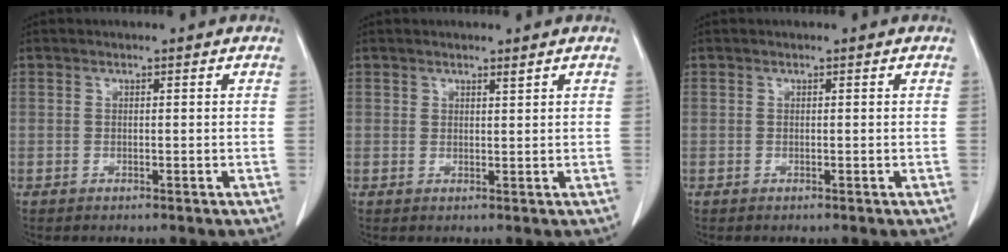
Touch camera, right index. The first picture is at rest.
{"total": 1.1, "force": [0.9, 0.4, 0.4], "torque": [-0.009, -0.001, 0.017]}
{"total": 0.0}